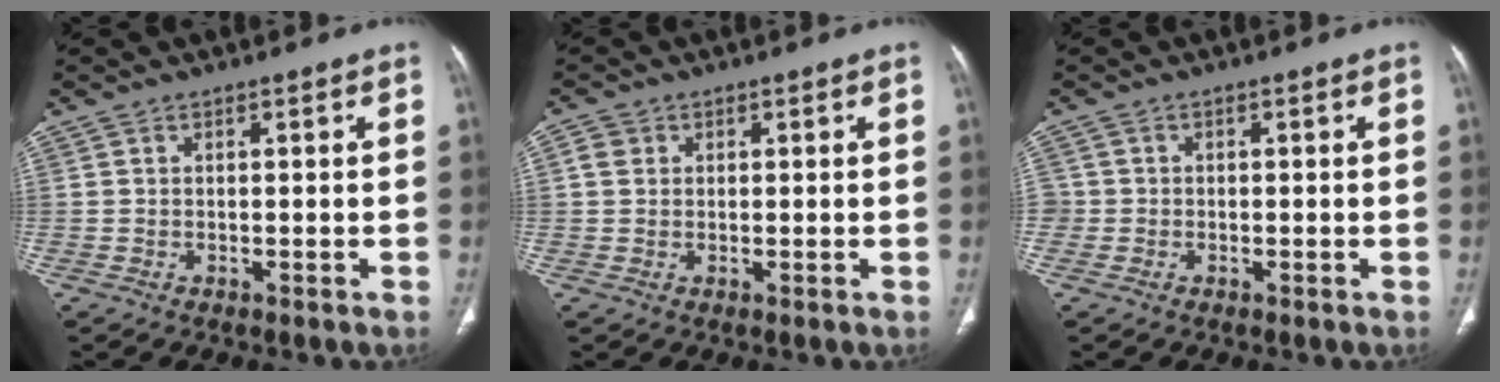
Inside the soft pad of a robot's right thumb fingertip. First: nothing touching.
{"total": 2.3, "force": [0.7, 2.0, 0.9], "torque": [-0.008, 0.000, 0.012]}
{"total": 1.8, "force": [-0.3, 1.8, 0.2], "torque": [0.007, 0.006, -0.005]}